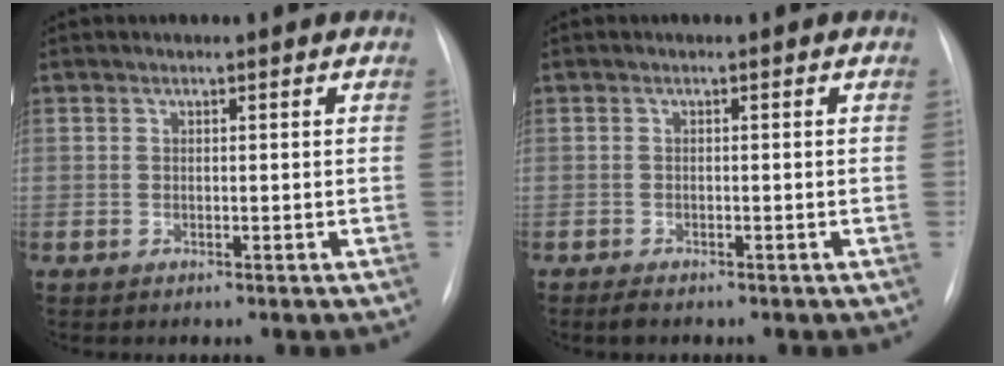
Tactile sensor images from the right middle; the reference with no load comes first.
{"total": 1.5, "force": [-1.2, 0.5, 0.7], "torque": [-0.023, -0.005, -0.017]}